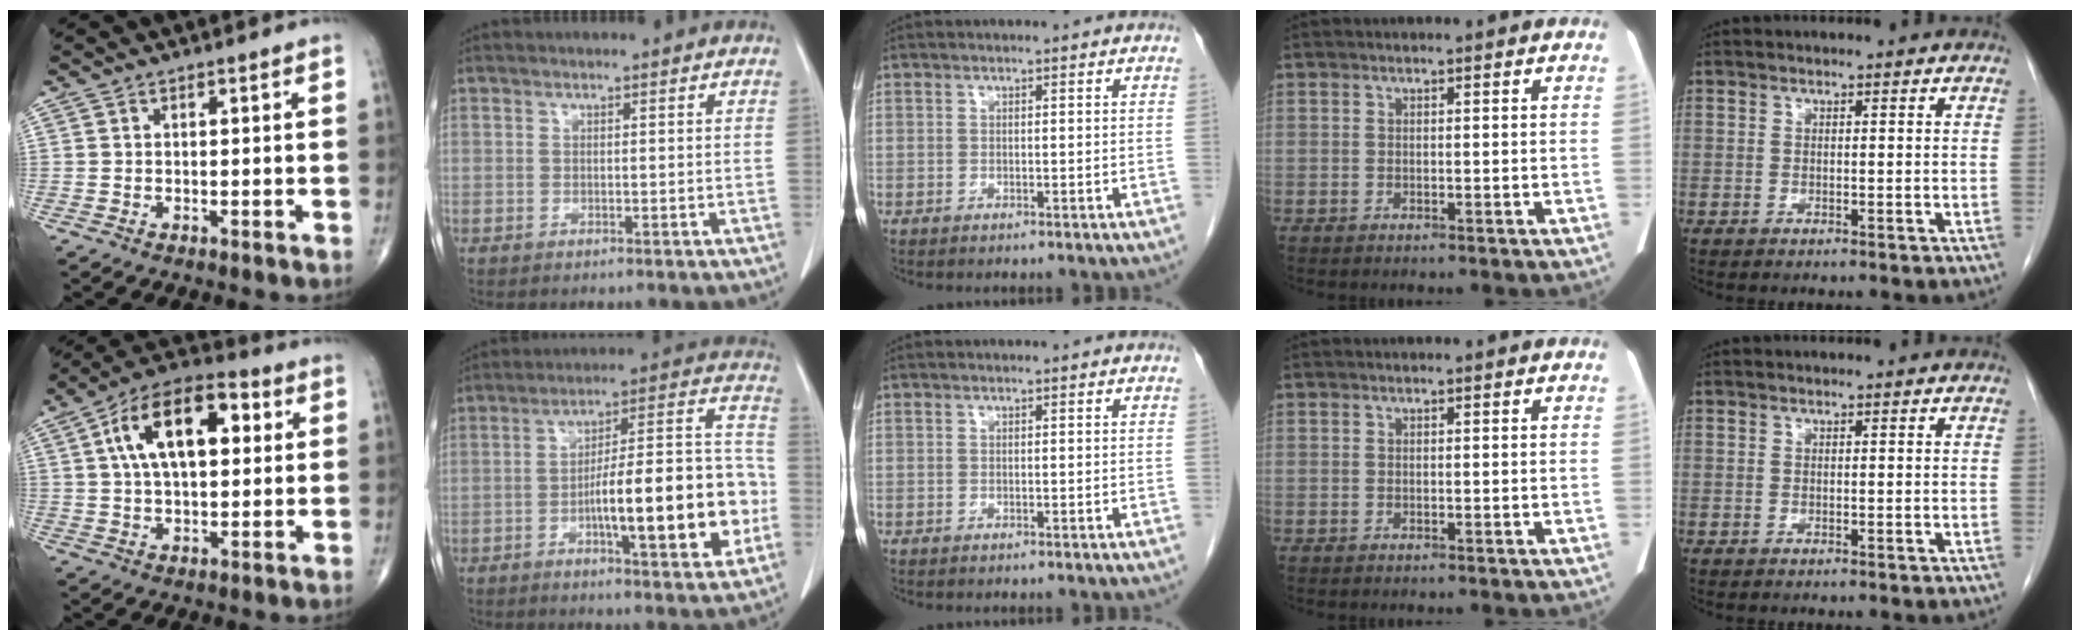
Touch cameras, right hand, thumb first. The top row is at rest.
{"thumb": {"total": 16.9, "force": [4.3, 8.8, 13.8], "torque": [-0.216, 0.021, 0.063]}, "index": {"total": 18.5, "force": [-4.8, 3.6, 17.5], "torque": [-0.249, 0.027, -0.067]}}